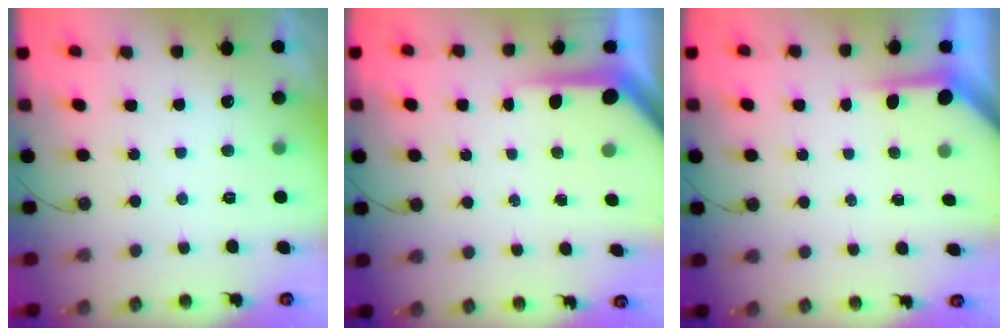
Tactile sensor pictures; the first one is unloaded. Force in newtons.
{"total": 7.4, "press": 7.4, "slide": 0.7}
{"total": 3.7, "press": 3.7, "slide": 0.4}